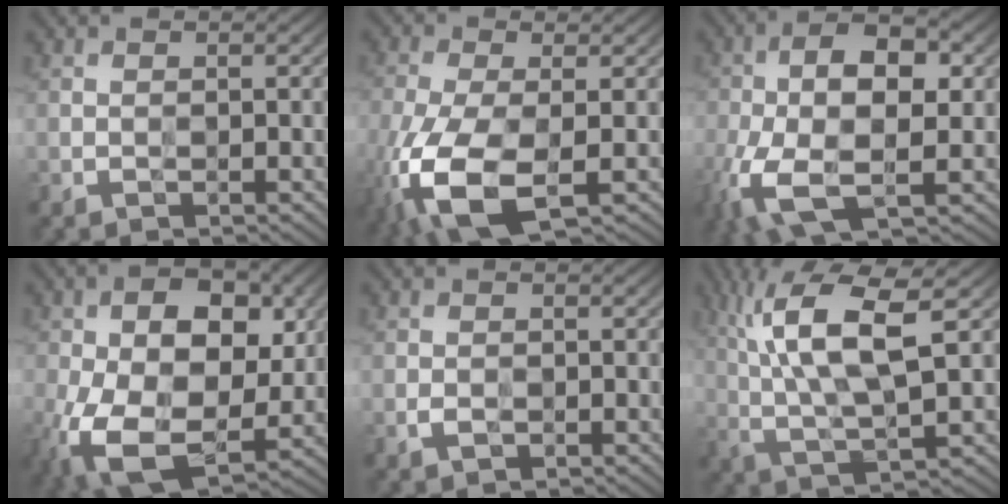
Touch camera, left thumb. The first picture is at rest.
{"total": 11.7, "force": [-4.7, 4.9, 9.5], "torque": [-0.244, -0.030, -0.086]}
{"total": 13.2, "force": [-2.9, 6.6, 11.1], "torque": [-0.253, -0.013, -0.062]}
{"total": 15.4, "force": [-2.0, 9.5, 11.9], "torque": [-0.236, -0.020, -0.038]}
{"total": 1.2, "force": [-0.6, 0.8, 0.7], "torque": [-0.015, -0.001, -0.011]}
{"total": 11.9, "force": [3.8, 3.6, 10.7], "torque": [-0.225, 0.010, 0.076]}